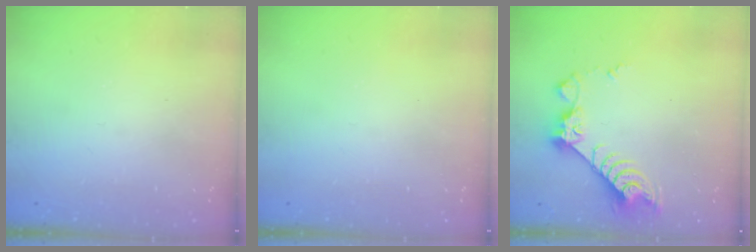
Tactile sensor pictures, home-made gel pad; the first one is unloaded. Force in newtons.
{"total": 0.0}
{"total": 9.5, "press": 9.5, "slide": 0.5}